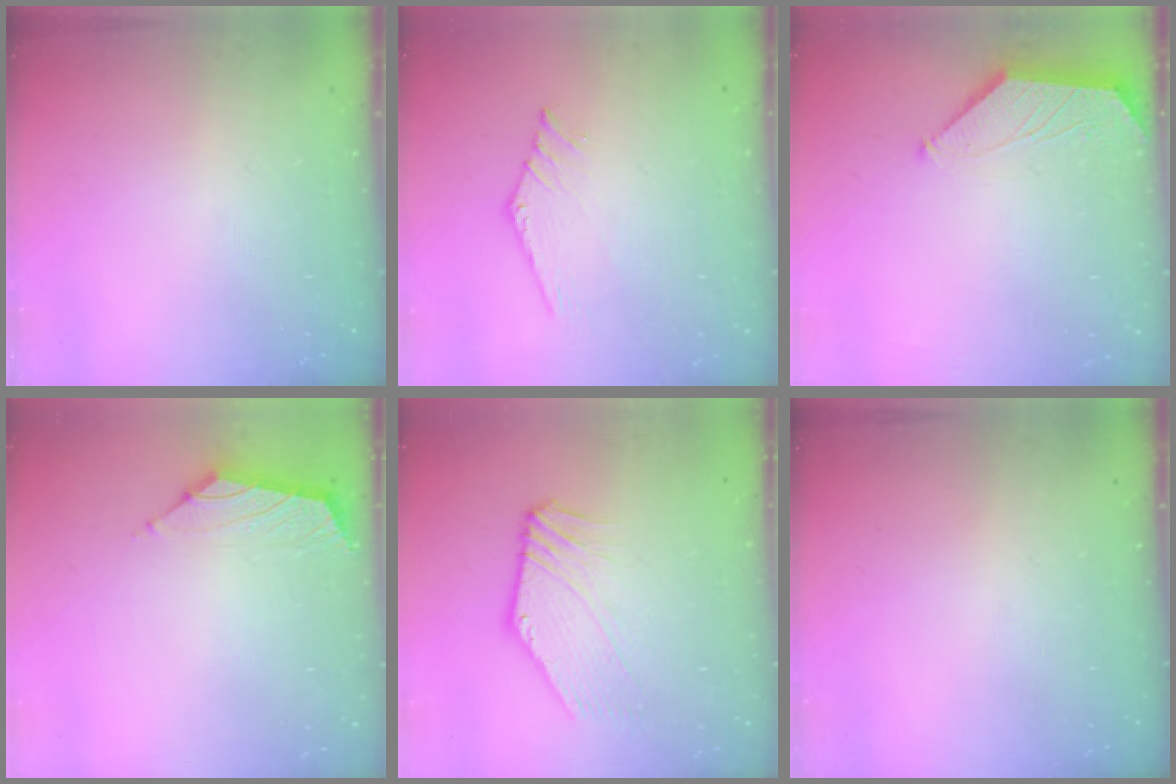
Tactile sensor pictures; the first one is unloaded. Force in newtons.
{"total": 0.0}
{"total": 1.3, "press": 1.2, "slide": 0.3}
{"total": 1.7, "press": 1.6, "slide": 0.7}
{"total": 0.6, "press": 0.4, "slide": 0.4}
{"total": 0.0}